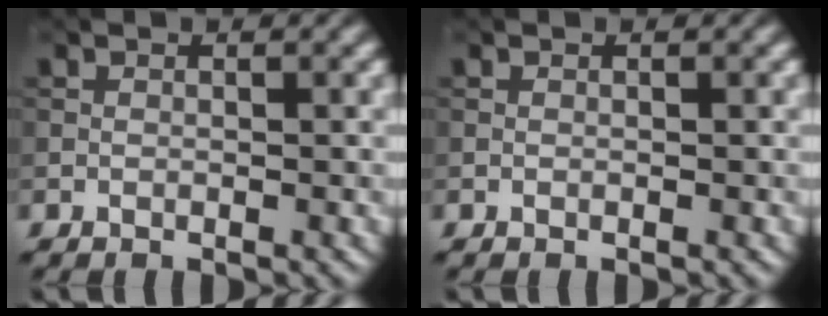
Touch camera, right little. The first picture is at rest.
{"total": 0.0}